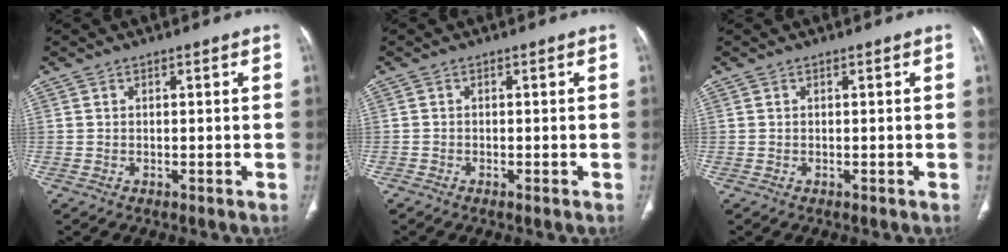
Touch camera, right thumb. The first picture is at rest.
{"total": 0.7, "force": [-0.4, 0.2, 0.5], "torque": [-0.014, -0.002, -0.010]}
{"total": 0.0}